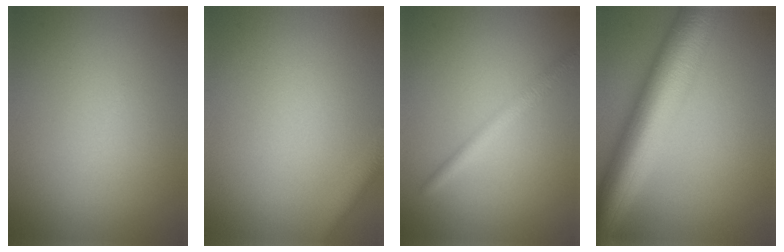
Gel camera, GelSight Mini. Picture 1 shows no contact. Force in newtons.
{"total": 2.0, "press": 2.0, "slide": 0.1}
{"total": 2.5, "press": 2.5, "slide": 0.0}
{"total": 11.5, "press": 11.5, "slide": 0.1}